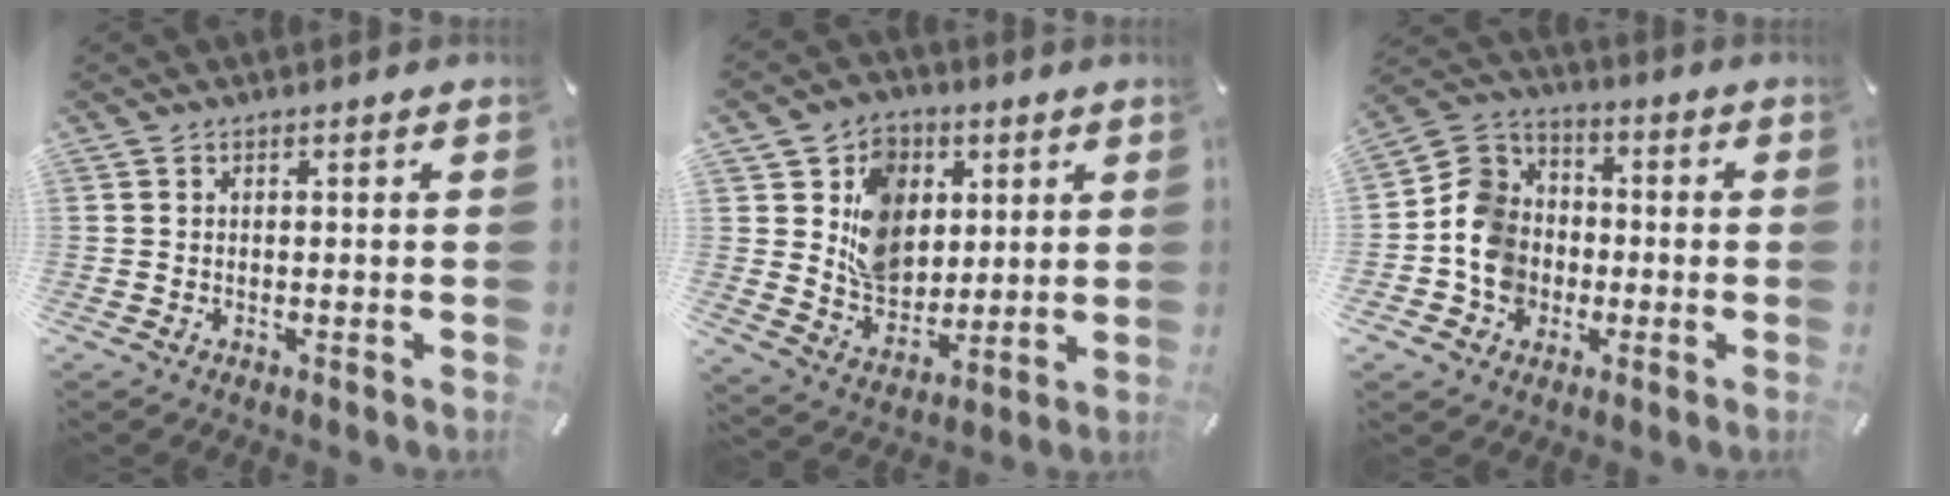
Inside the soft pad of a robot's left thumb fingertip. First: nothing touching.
{"total": 12.2, "force": [3.3, 10.6, 5.0], "torque": [-0.087, -0.010, 0.068]}
{"total": 11.3, "force": [-2.9, 10.2, 4.0], "torque": [-0.088, 0.032, -0.051]}